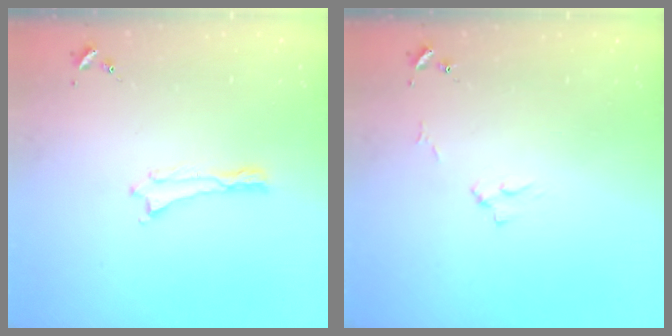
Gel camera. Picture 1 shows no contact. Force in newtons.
{"total": 2.7, "press": 2.7, "slide": 0.3}